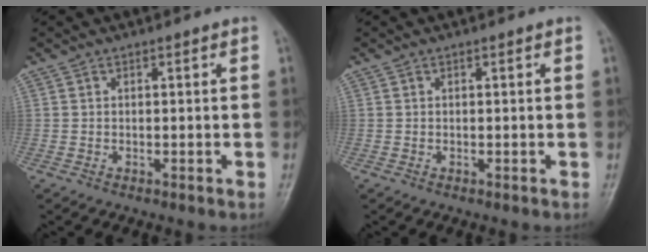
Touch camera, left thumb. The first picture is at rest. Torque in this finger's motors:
{"motor_torque": [-0.11, -0.04, -0.21, -0.08, 0.00]}